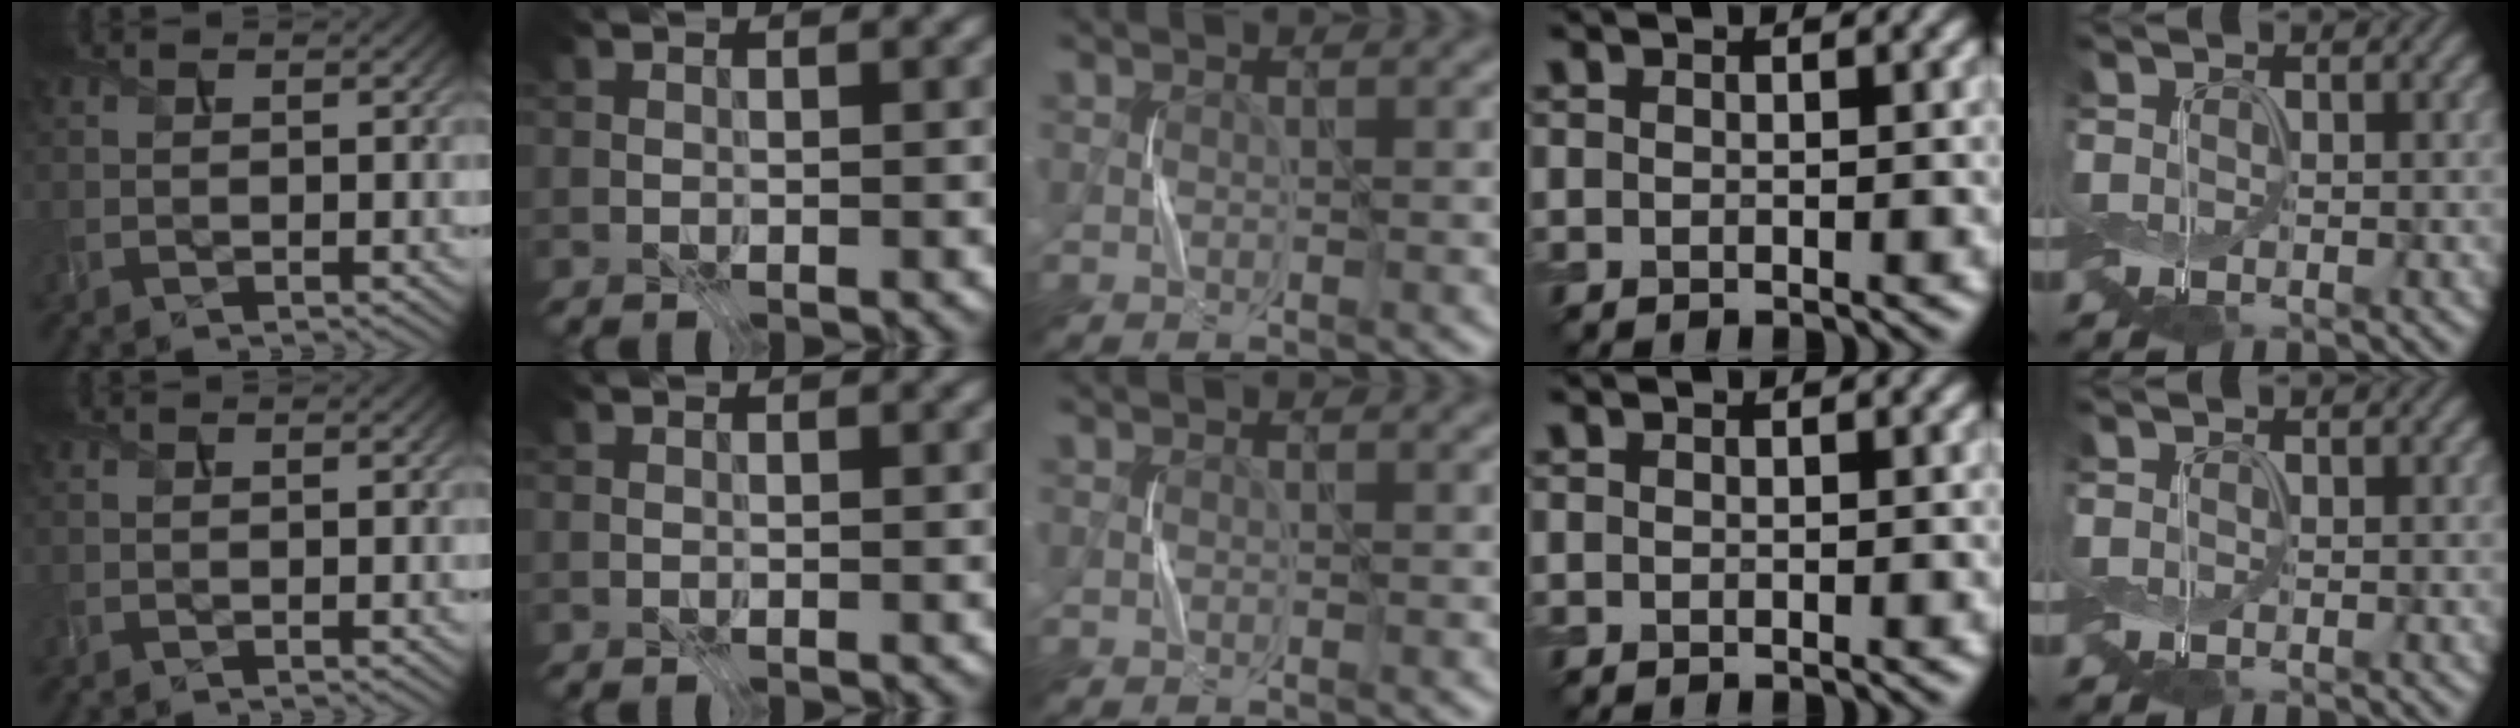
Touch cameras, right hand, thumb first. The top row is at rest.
{}